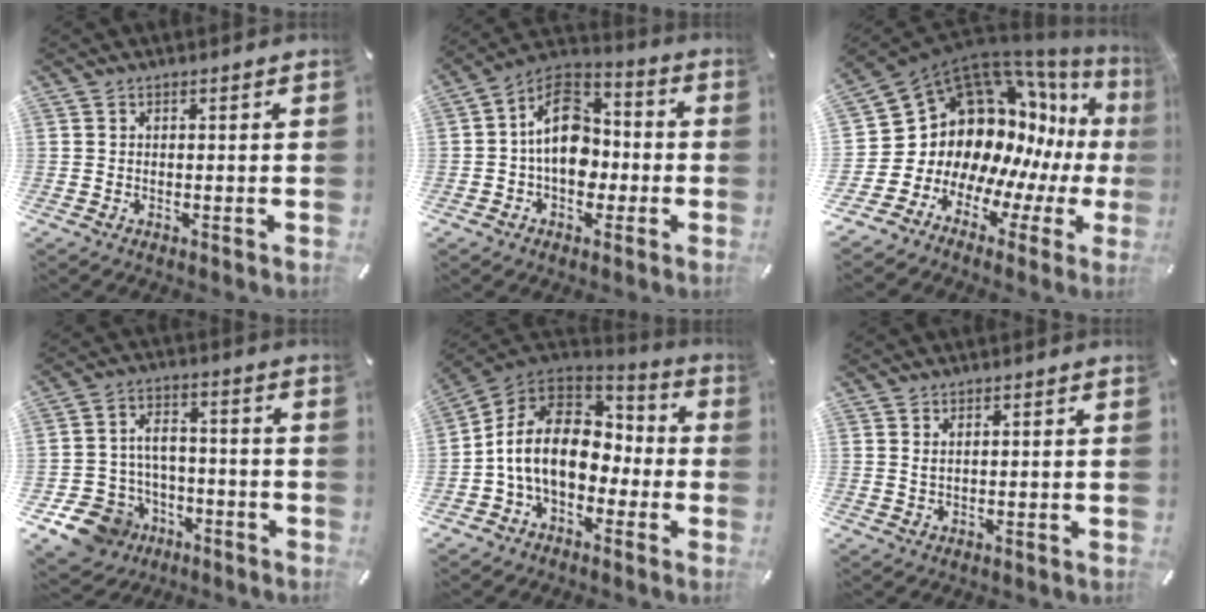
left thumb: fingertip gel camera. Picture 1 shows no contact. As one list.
[{"total": 14.2, "force": [-1.1, 10.3, 9.7], "torque": [-0.173, 0.019, -0.018]}, {"total": 17.5, "force": [6.0, 13.5, 9.3], "torque": [-0.167, -0.102, 0.143]}, {"total": 11.0, "force": [-5.9, 8.6, 3.6], "torque": [-0.085, 0.036, -0.103]}, {"total": 15.9, "force": [-1.9, 11.6, 10.8], "torque": [-0.209, 0.019, -0.035]}, {"total": 1.1, "force": [0.5, 0.3, 1.0], "torque": [-0.020, -0.001, 0.010]}]